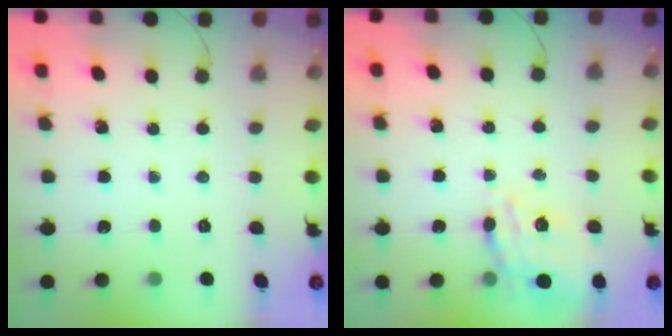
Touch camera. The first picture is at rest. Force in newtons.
{"total": 14.5, "press": 14.2, "slide": 3.1}